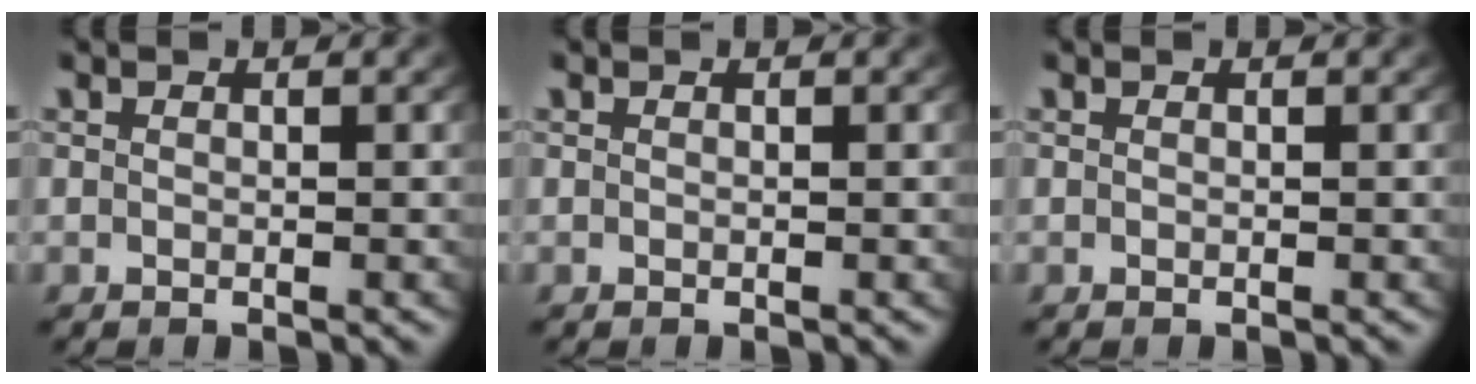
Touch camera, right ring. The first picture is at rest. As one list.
[{"total": 0.0}, {"total": 0.0}]